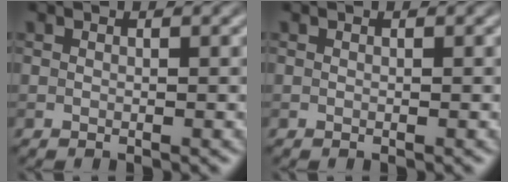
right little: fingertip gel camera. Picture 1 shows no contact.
{"total": 0.0}